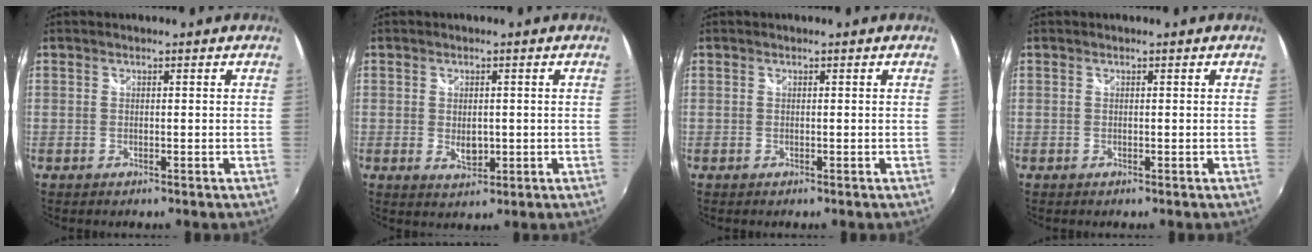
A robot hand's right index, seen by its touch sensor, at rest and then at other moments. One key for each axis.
{"total": 3.5, "fx": -0.4, "fy": 2.3, "fz": 2.5, "tx": -0.042, "ty": -0.007, "tz": -0.002}
{"total": 0.0}
{"total": 0.0}